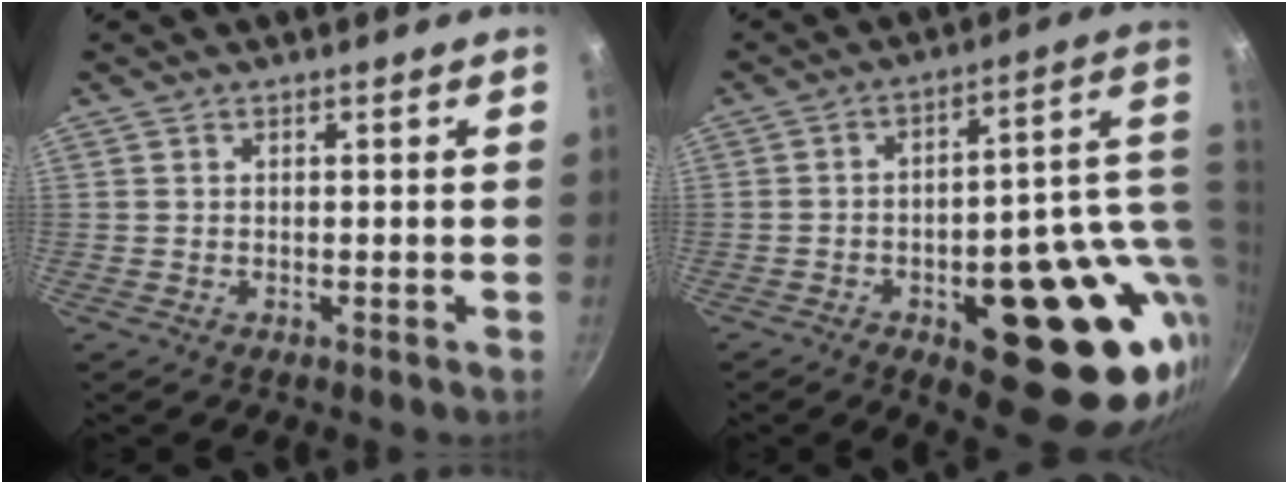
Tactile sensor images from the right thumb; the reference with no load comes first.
{"total": 24.8, "force": [-4.3, 10.5, 22.1], "torque": [-0.235, 0.005, -0.044]}